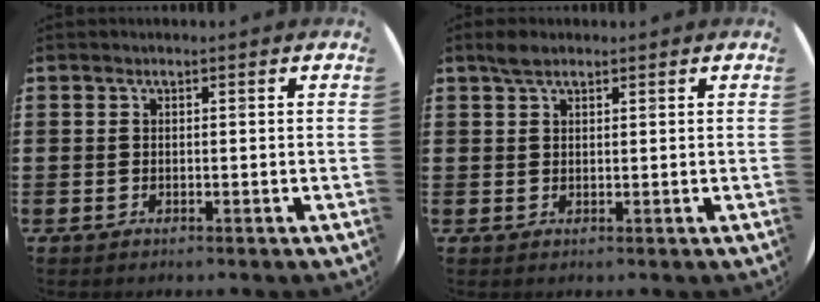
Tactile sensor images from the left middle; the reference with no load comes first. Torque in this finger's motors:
{"motor_torque": [0.37, -0.25, -0.01, -0.01]}